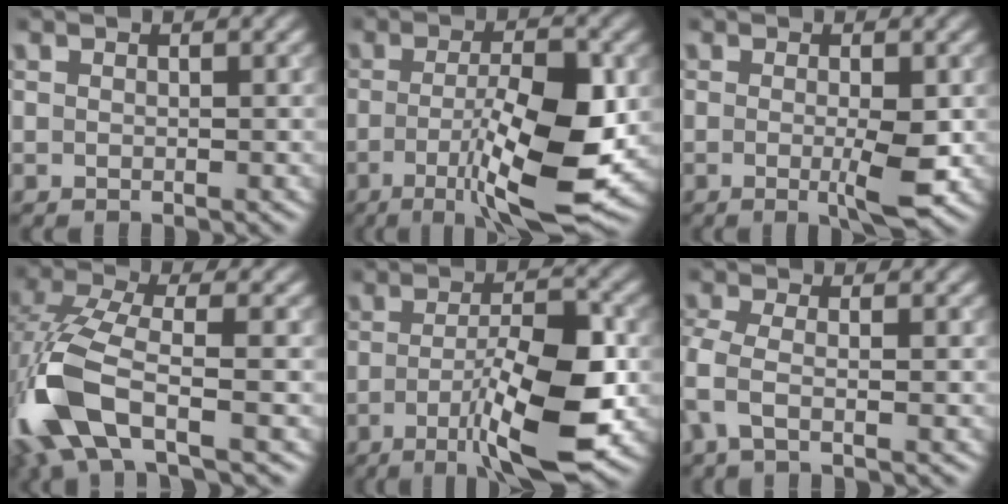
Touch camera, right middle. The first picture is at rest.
{"total": 9.6, "force": [-2.0, 2.5, 9.0], "torque": [-0.144, -0.011, -0.031]}
{"total": 3.4, "force": [-0.4, 0.5, 3.3], "torque": [-0.057, -0.010, -0.006]}
{"total": 9.2, "force": [-3.7, 3.7, 7.5], "torque": [-0.173, -0.002, -0.088]}
{"total": 8.7, "force": [-2.6, 2.1, 8.1], "torque": [-0.130, -0.001, -0.045]}
{"total": 2.1, "force": [-0.7, 0.5, 1.9], "torque": [-0.050, -0.009, -0.024]}